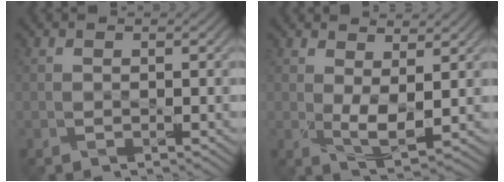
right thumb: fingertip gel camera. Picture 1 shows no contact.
{"total": 4.1, "force": [1.0, 1.9, 3.6], "torque": [-0.084, -0.007, 0.025]}